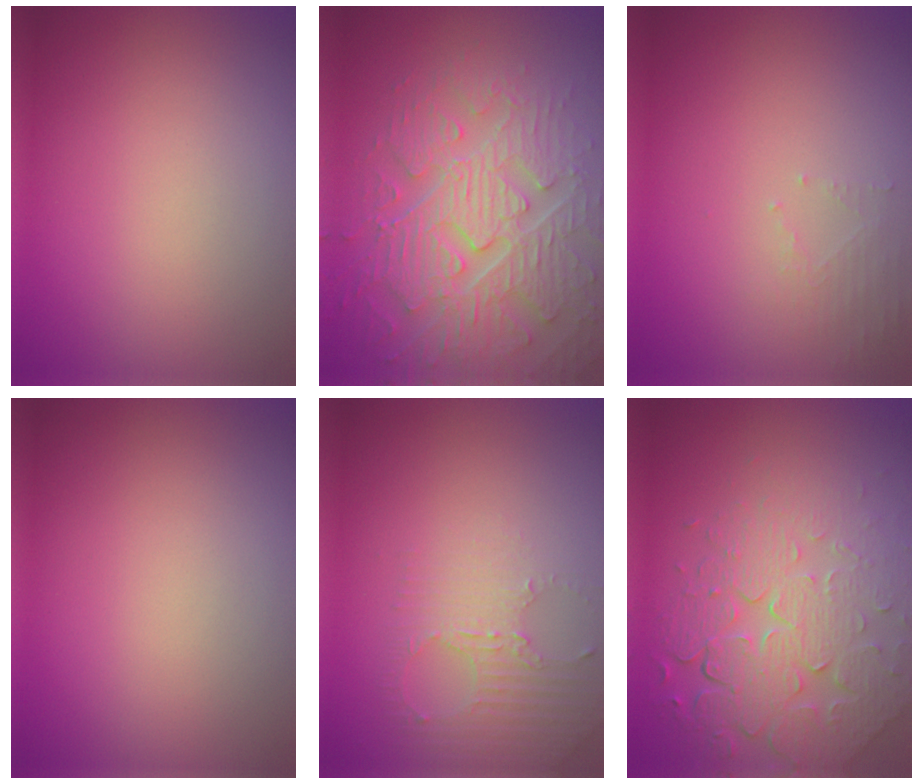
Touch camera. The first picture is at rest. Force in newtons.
{"total": 8.0, "press": 6.5, "slide": 4.7}
{"total": 1.4, "press": 1.3, "slide": 0.3}
{"total": 0.0}
{"total": 2.9, "press": 2.3, "slide": 1.8}
{"total": 8.2, "press": 5.8, "slide": 5.8}